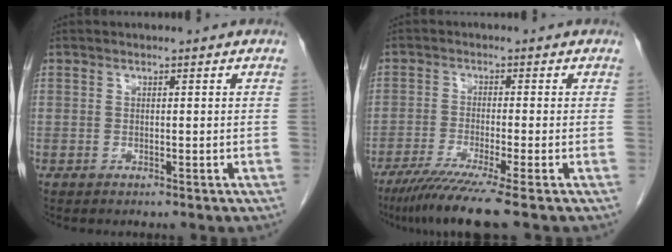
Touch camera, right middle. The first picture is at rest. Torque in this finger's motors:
{"motor_torque": [1.11, -0.89, 0.28, 0.05]}